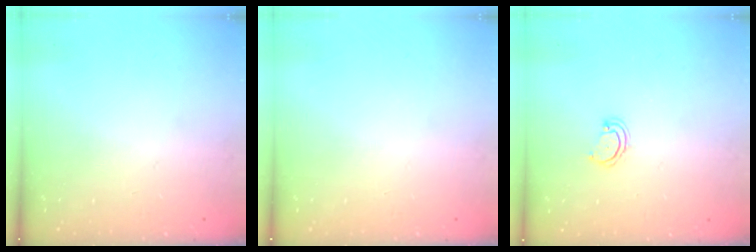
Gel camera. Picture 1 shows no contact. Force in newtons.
{"total": 0.0}
{"total": 3.5, "press": 3.5, "slide": 0.3}